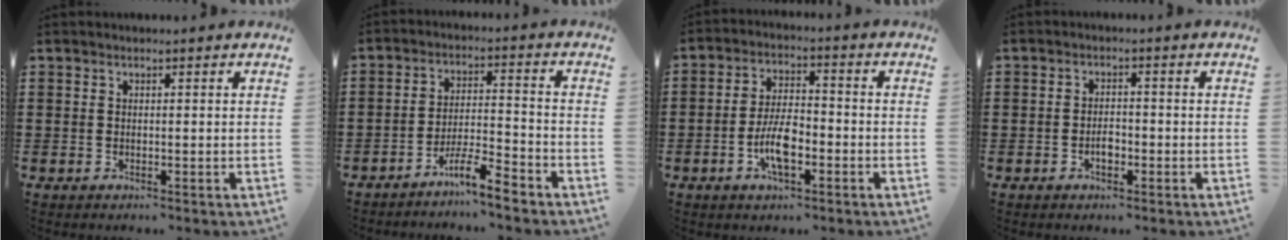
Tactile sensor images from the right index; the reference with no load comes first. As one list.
[{"total": 6.3, "force": [-5.4, 0.3, 3.3], "torque": [-0.070, -0.003, -0.102]}, {"total": 7.4, "force": [-2.5, 2.9, 6.3], "torque": [-0.138, 0.000, -0.053]}, {"total": 2.5, "force": [-1.0, 1.2, 2.0], "torque": [-0.039, 0.002, -0.018]}]